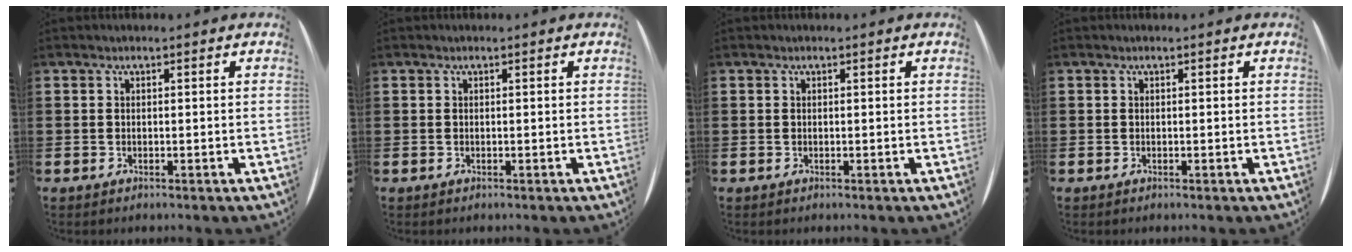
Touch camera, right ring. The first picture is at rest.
{"total": 0.0}
{"total": 0.0}
{"total": 0.0}